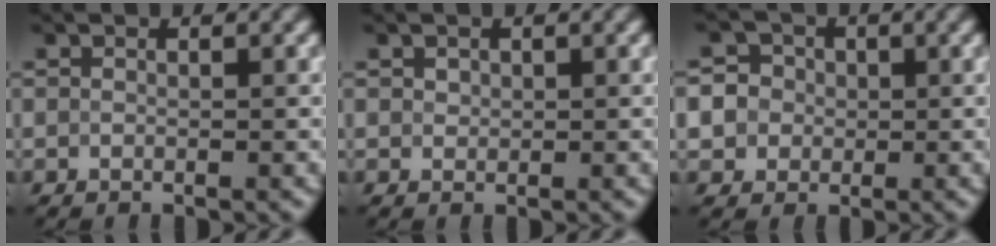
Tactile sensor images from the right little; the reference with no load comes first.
{"total": 0.6, "force": [0.4, 0.4, 0.1], "torque": [-0.003, 0.000, 0.008]}
{"total": 6.1, "force": [0.7, 5.7, 2.2], "torque": [-0.044, 0.040, -0.012]}